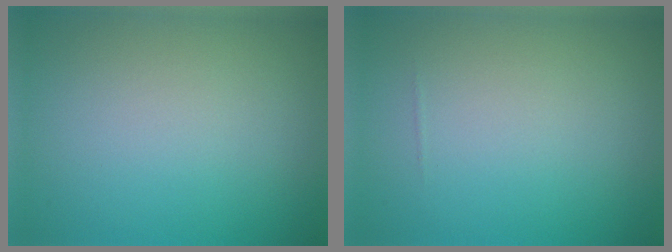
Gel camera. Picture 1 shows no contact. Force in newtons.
{"total": 0.0}